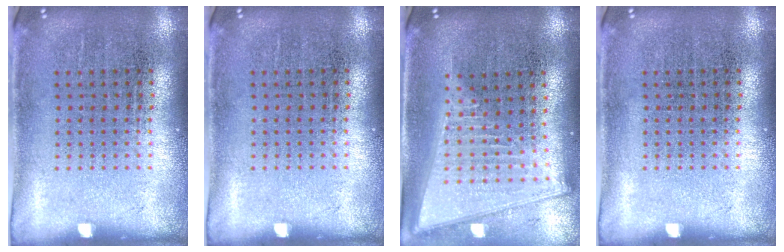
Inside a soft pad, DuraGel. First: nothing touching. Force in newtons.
{"total": 0.0}
{"total": 2.2, "press": 1.8, "slide": 1.2}
{"total": 0.0}